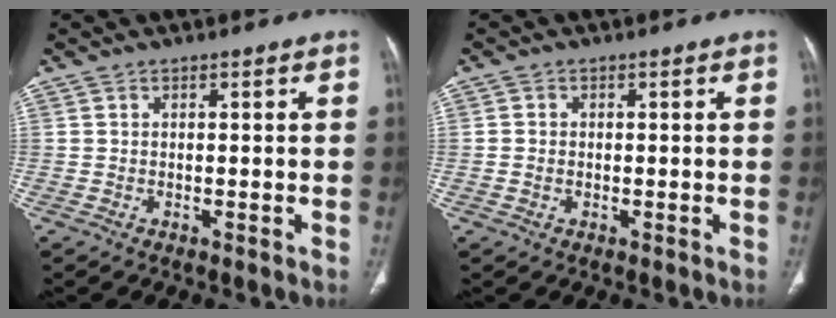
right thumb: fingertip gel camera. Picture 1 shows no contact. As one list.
[{"total": 1.5, "force": [-0.1, 1.2, 0.9], "torque": [-0.018, 0.005, -0.002]}]